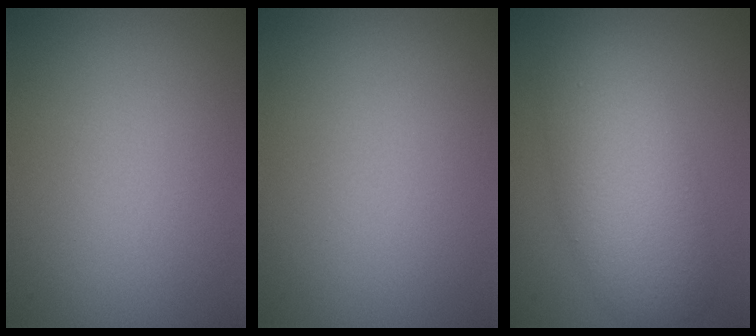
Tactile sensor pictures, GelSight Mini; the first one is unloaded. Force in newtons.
{"total": 0.0}
{"total": 6.5, "press": 6.5, "slide": 0.3}